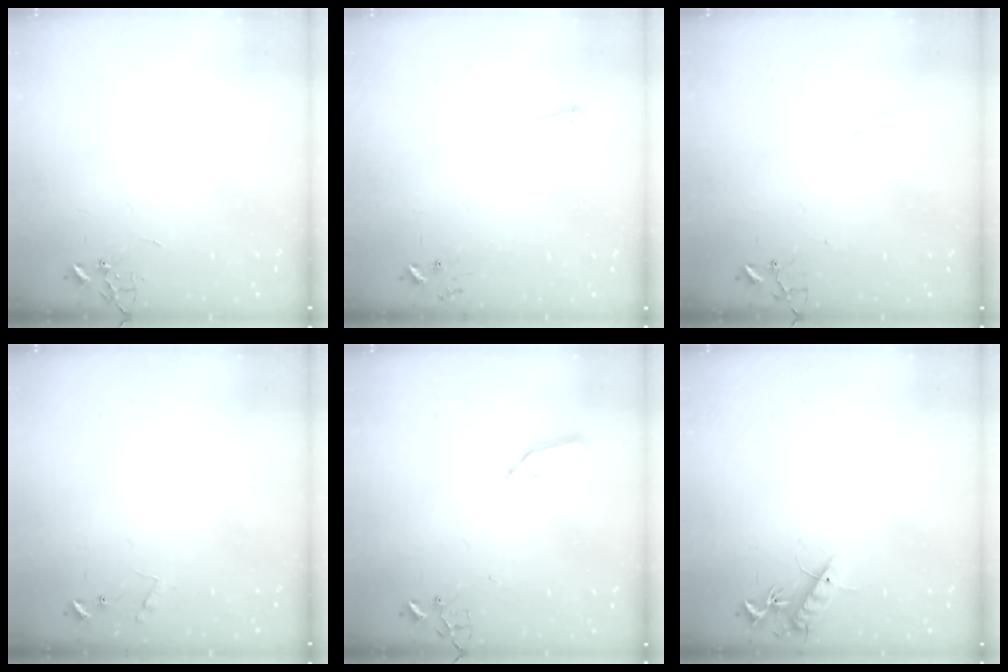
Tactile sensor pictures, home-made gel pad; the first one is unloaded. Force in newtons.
{"total": 2.4, "press": 2.4, "slide": 0.4}
{"total": 6.8, "press": 6.8, "slide": 0.7}
{"total": 7.7, "press": 7.7, "slide": 0.3}
{"total": 7.4, "press": 7.4, "slide": 0.5}
{"total": 10.1, "press": 10.0, "slide": 0.8}